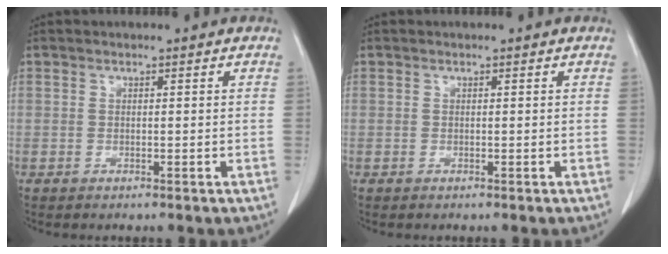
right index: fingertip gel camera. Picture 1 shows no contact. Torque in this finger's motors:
{"motor_torque": [0.00, 0.00, 0.01, 0.00]}